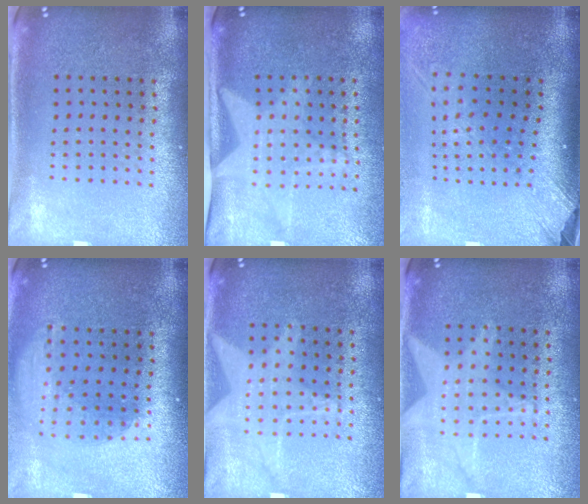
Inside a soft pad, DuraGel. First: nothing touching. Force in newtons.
{"total": 1.5, "press": 1.4, "slide": 0.5}
{"total": 2.6, "press": 1.9, "slide": 1.8}
{"total": 1.9, "press": 1.4, "slide": 1.2}
{"total": 1.0, "press": 0.9, "slide": 0.4}
{"total": 1.1, "press": 1.1, "slide": 0.3}